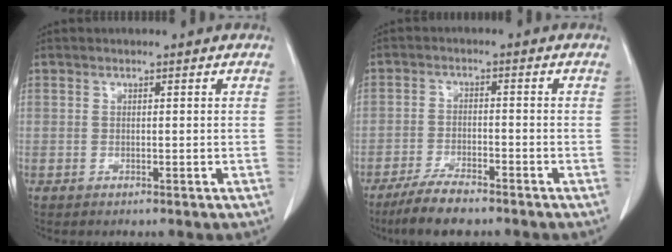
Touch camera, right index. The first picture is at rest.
{"total": 6.3, "force": [-5.2, 1.3, 3.4], "torque": [-0.067, -0.013, -0.094]}